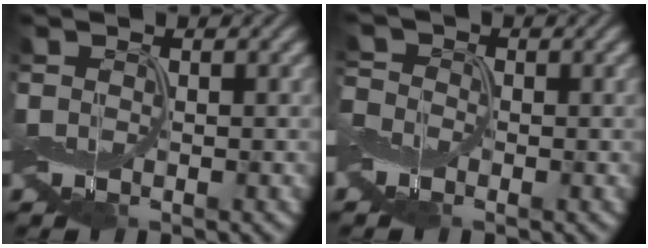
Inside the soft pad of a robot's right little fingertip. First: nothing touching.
{"total": 1.8, "force": [-1.3, 1.2, 0.1], "torque": [-0.011, 0.001, -0.036]}